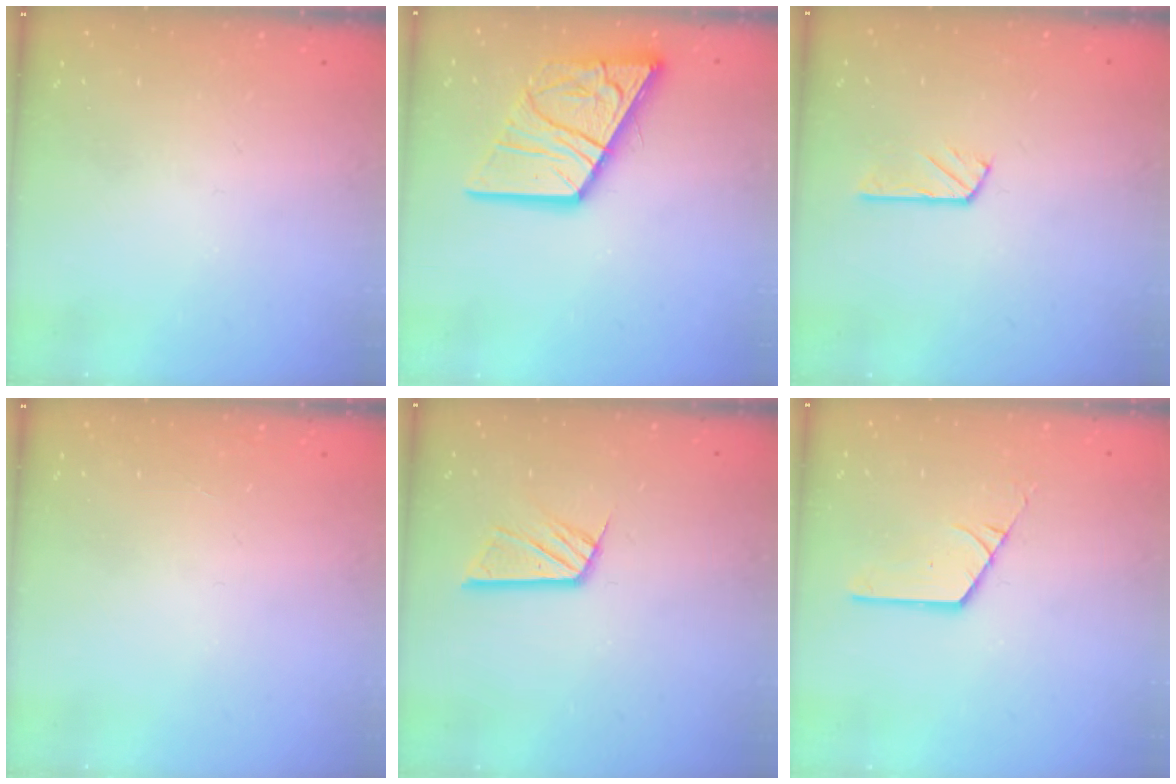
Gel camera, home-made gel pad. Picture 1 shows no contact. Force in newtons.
{"total": 16.4, "press": 16.3, "slide": 1.9}
{"total": 3.2, "press": 3.2, "slide": 0.1}
{"total": 0.0}
{"total": 10.3, "press": 10.3, "slide": 0.9}
{"total": 2.6, "press": 2.6, "slide": 0.2}